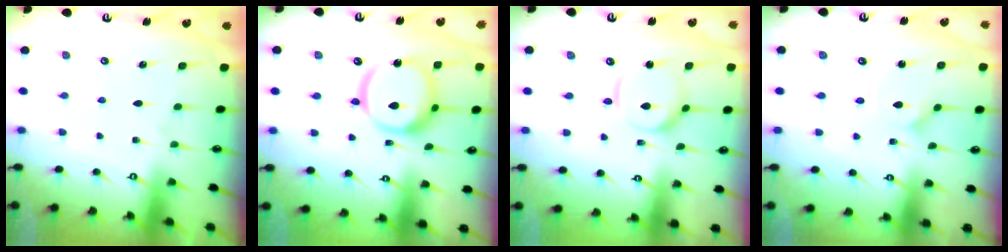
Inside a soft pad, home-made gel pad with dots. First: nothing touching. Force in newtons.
{"total": 17.1, "press": 16.9, "slide": 2.3}
{"total": 8.4, "press": 8.4, "slide": 0.9}
{"total": 2.7, "press": 2.6, "slide": 0.3}